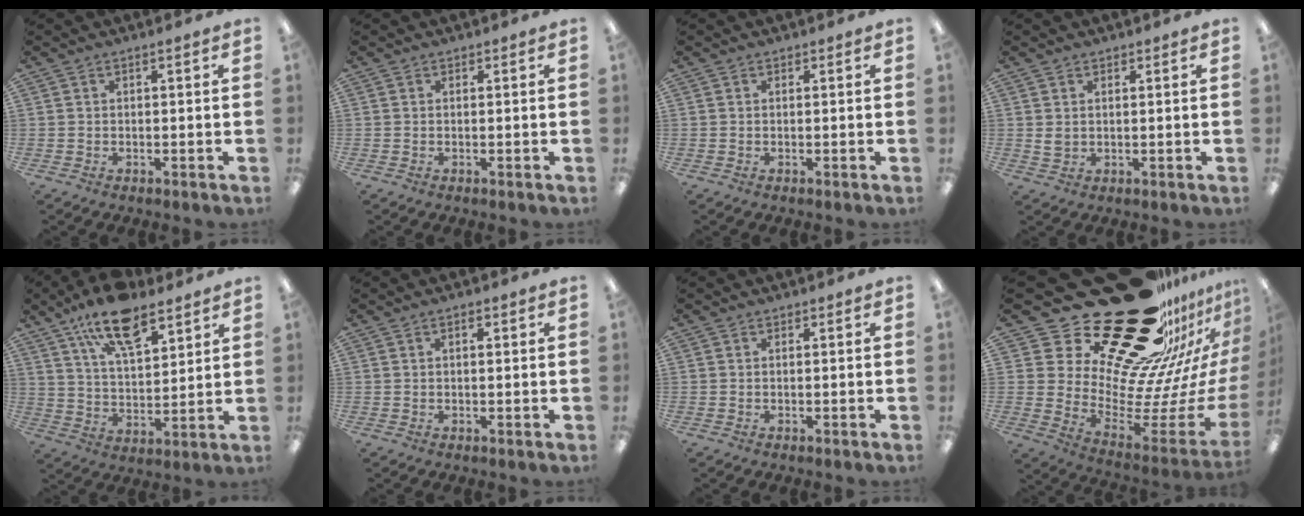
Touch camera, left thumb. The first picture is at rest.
{"total": 0.0}
{"total": 0.0}
{"total": 2.2, "force": [1.1, 1.8, 0.8], "torque": [-0.009, -0.001, 0.018]}
{"total": 15.7, "force": [10.5, 6.7, 9.6], "torque": [-0.158, -0.046, 0.181]}
{"total": 1.1, "force": [0.4, 0.6, 0.8], "torque": [-0.008, 0.000, 0.005]}
{"total": 0.0}
{"total": 38.8, "force": [26.6, 17.1, 22.4], "torque": [-0.296, -0.227, 0.522]}